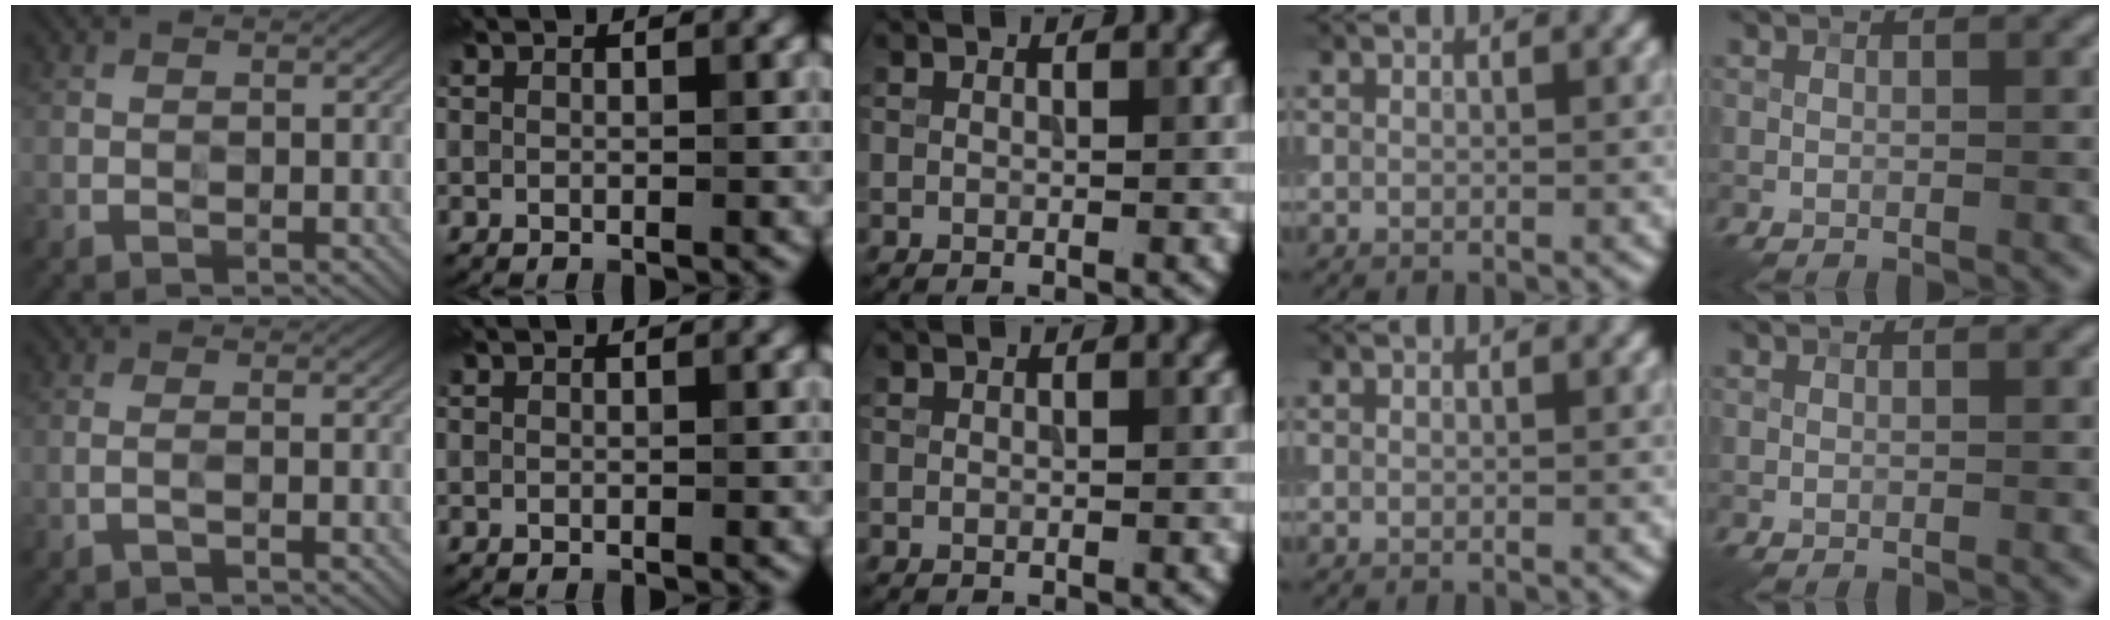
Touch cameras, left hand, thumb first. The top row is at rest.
{"thumb": {"total": 1.2, "force": [-0.4, 0.2, 1.1], "torque": [-0.020, 0.006, -0.012]}}